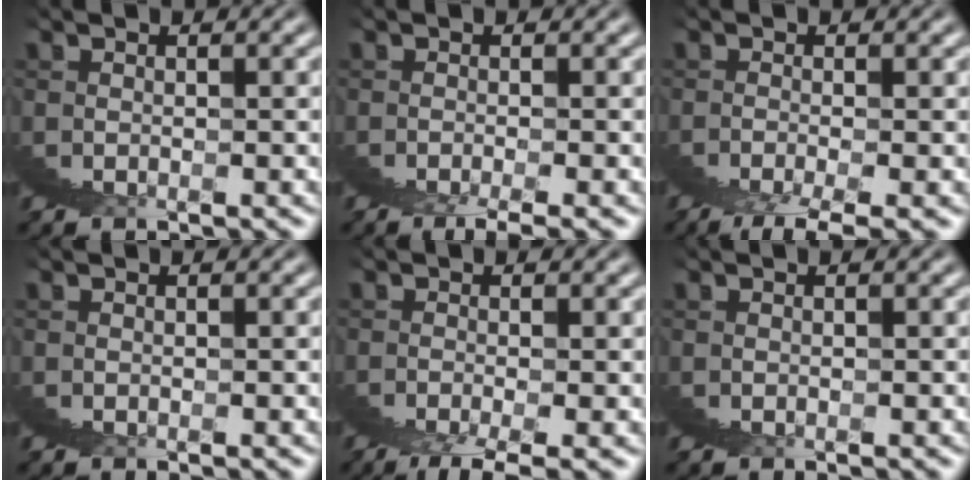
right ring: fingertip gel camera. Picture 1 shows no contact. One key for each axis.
{"total": 1.5, "fx": 0.9, "fy": -1.1, "fz": 0.5, "tx": 0.007, "ty": 0.020, "tz": 0.008}
{"total": 1.8, "fx": 0.8, "fy": -1.6, "fz": 0.4, "tx": 0.009, "ty": 0.024, "tz": 0.003}
{"total": 0.0}
{"total": 1.8, "fx": 1.1, "fy": -1.3, "fz": 0.5, "tx": 0.007, "ty": 0.026, "tz": 0.006}
{"total": 0.0}